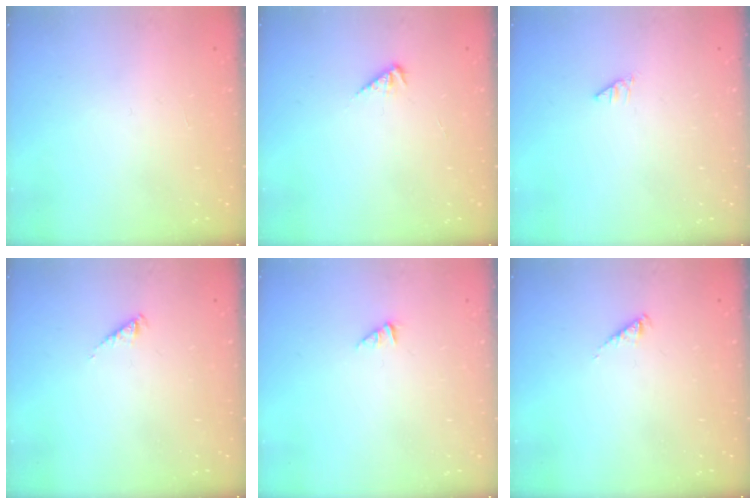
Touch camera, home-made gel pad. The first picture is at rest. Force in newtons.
{"total": 2.3, "press": 2.3, "slide": 0.2}
{"total": 0.0}
{"total": 2.4, "press": 2.4, "slide": 0.3}
{"total": 0.0}
{"total": 2.4, "press": 2.4, "slide": 0.3}